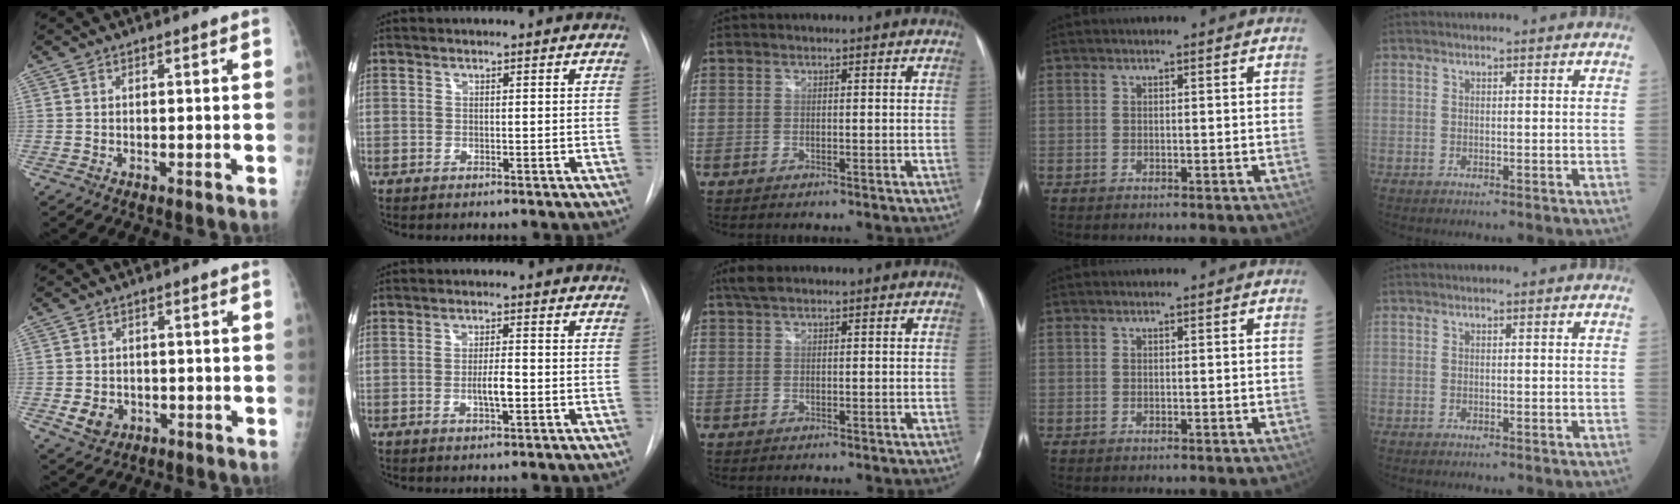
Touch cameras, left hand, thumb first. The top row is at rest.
{"thumb": {"total": 4.3, "force": [-1.3, 3.6, 2.1], "torque": [-0.024, 0.003, -0.011]}, "index": {"total": 3.4, "force": [-0.9, 0.7, 3.2], "torque": [-0.057, 0.000, -0.014]}, "middle": {"total": 2.4, "force": [1.9, 0.6, 1.4], "torque": [-0.033, 0.016, 0.039]}}